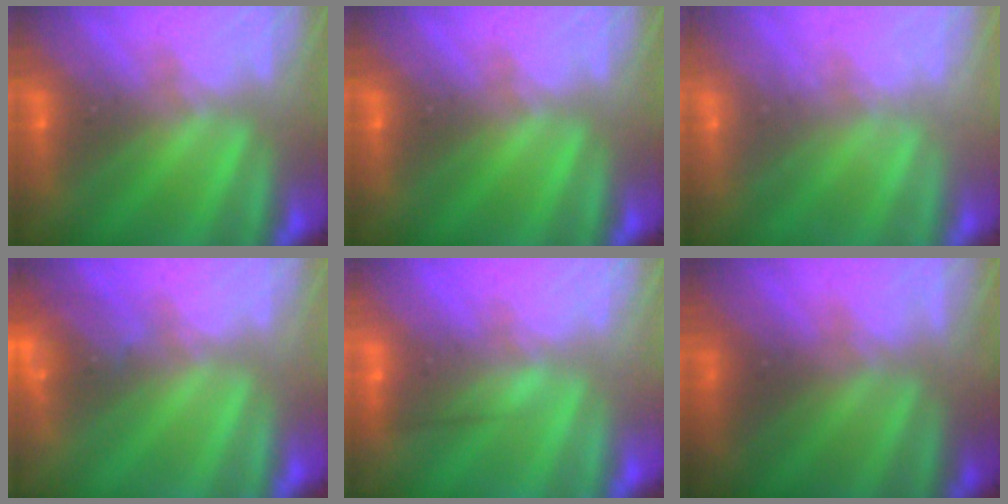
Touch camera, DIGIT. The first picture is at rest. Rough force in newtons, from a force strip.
{"total": 0.0}
{"total": 2.3}
{"total": 2.6}
{"total": 3.3}
{"total": 7.5}